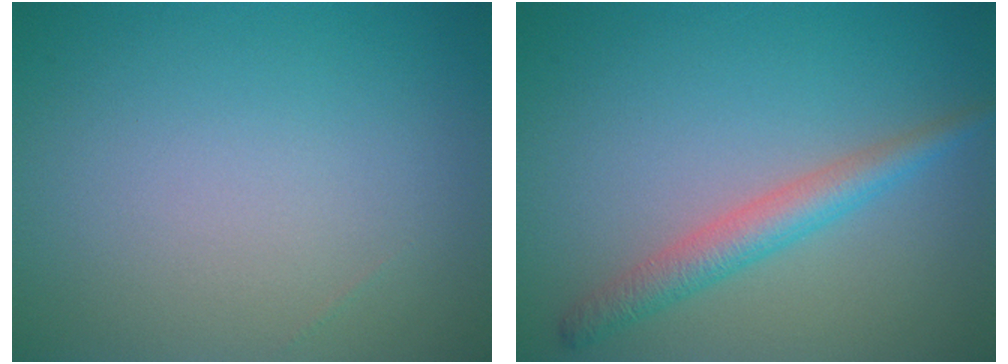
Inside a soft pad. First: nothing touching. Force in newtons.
{"total": 3.0, "press": 3.0, "slide": 0.0}